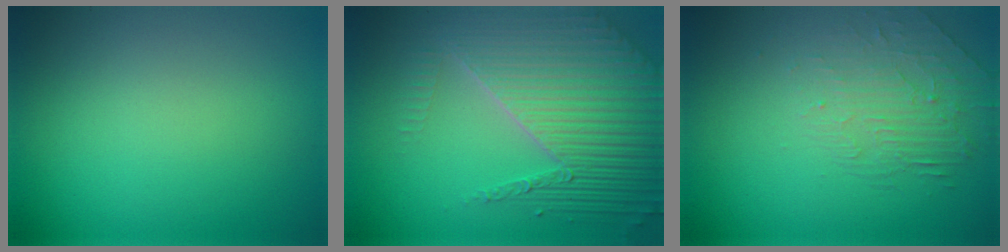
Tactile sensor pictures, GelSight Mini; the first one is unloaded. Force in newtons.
{"total": 7.0, "press": 5.4, "slide": 4.4}
{"total": 2.1, "press": 1.2, "slide": 1.7}